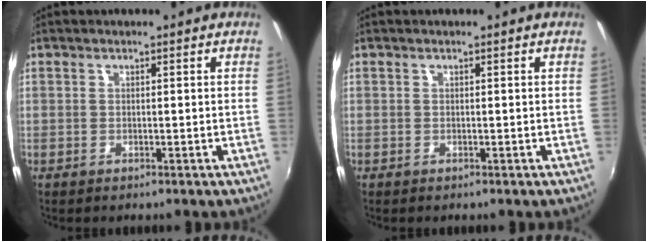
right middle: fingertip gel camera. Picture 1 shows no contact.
{"total": 0.0}